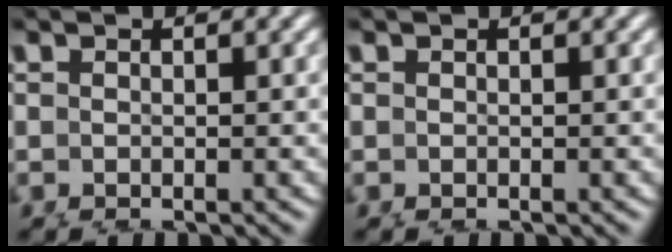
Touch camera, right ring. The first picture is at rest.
{"total": 0.0}